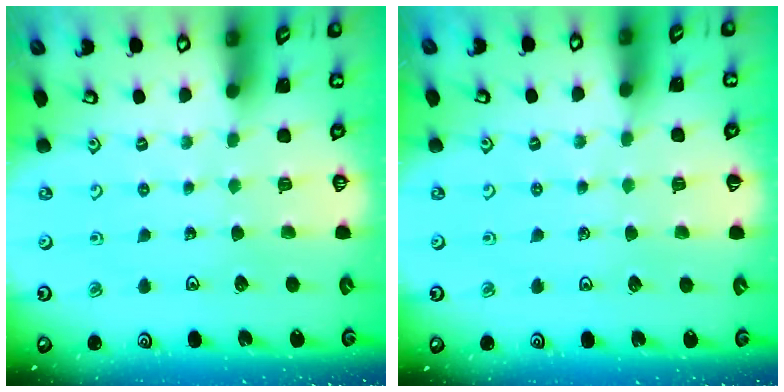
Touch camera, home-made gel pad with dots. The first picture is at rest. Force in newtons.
{"total": 2.0, "press": 2.0, "slide": 0.3}